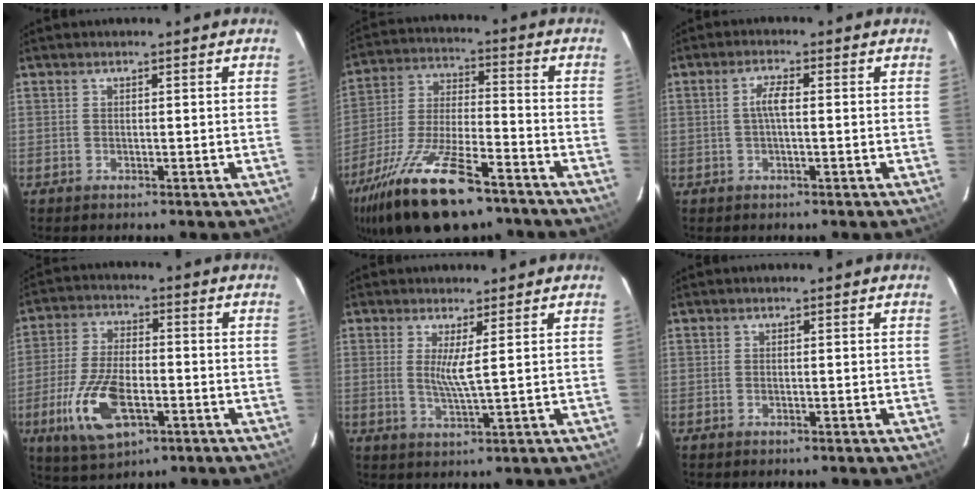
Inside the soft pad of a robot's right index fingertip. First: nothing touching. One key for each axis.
{"total": 22.0, "fx": -14.6, "fy": 7.2, "fz": 14.7, "tx": -0.295, "ty": -0.045, "tz": -0.255}
{"total": 2.8, "fx": -0.1, "fy": 0.6, "fz": 2.8, "tx": -0.055, "ty": 0.006, "tz": -0.002}
{"total": 13.9, "fx": -5.1, "fy": 6.3, "fz": 11.3, "tx": -0.244, "ty": -0.012, "tz": -0.089}
{"total": 3.7, "fx": 1.2, "fy": -0.4, "fz": 3.5, "tx": -0.066, "ty": -0.013, "tz": 0.018}
{"total": 0.0}